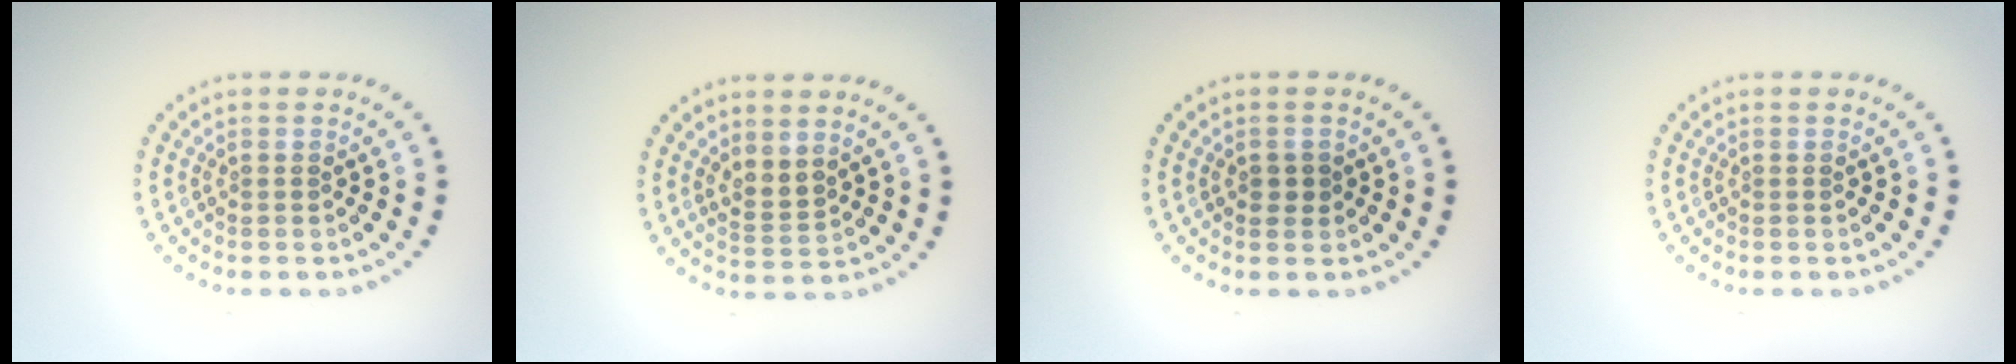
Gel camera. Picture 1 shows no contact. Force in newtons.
{"total": 1.8, "press": 1.5, "slide": 1.1}
{"total": 1.2, "press": 1.2, "slide": 0.2}
{"total": 0.0}